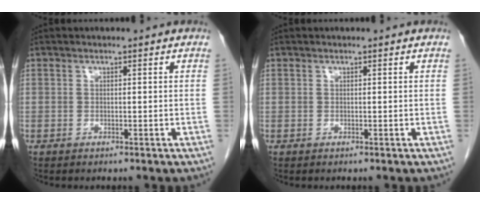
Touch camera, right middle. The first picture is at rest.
{"total": 0.0}